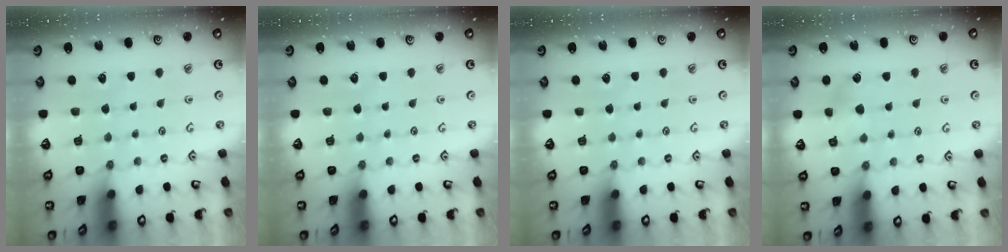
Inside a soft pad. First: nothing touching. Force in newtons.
{"total": 0.0}
{"total": 0.0}
{"total": 5.6, "press": 5.6, "slide": 0.4}